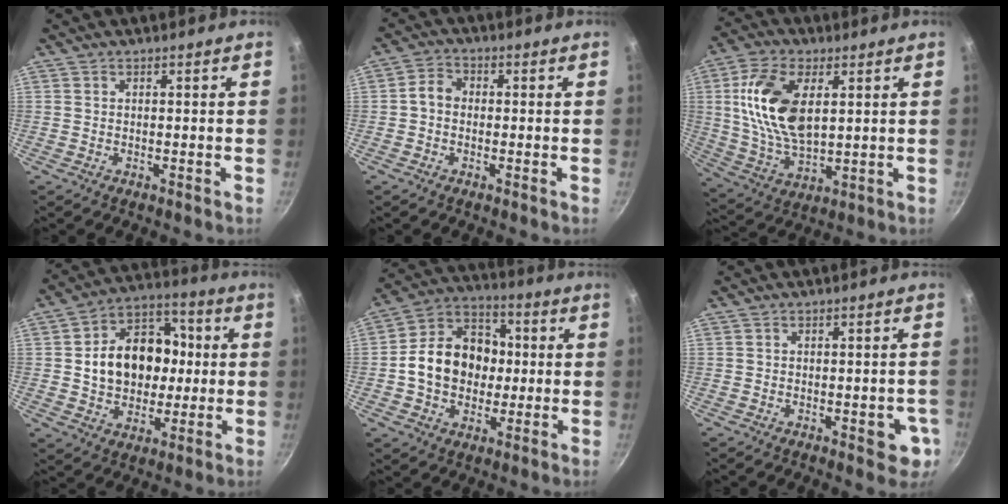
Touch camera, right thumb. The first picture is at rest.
{"total": 3.6, "force": [-0.4, 2.9, 2.0], "torque": [-0.031, 0.015, -0.020]}
{"total": 15.8, "force": [3.6, 8.6, 12.8], "torque": [-0.233, -0.009, 0.073]}
{"total": 17.1, "force": [0.9, 13.2, 10.8], "torque": [-0.133, 0.029, 0.009]}
{"total": 15.9, "force": [-0.3, 12.7, 9.6], "torque": [-0.125, 0.030, -0.021]}
{"total": 5.4, "force": [-1.7, 2.6, 4.4], "torque": [-0.033, 0.006, -0.020]}